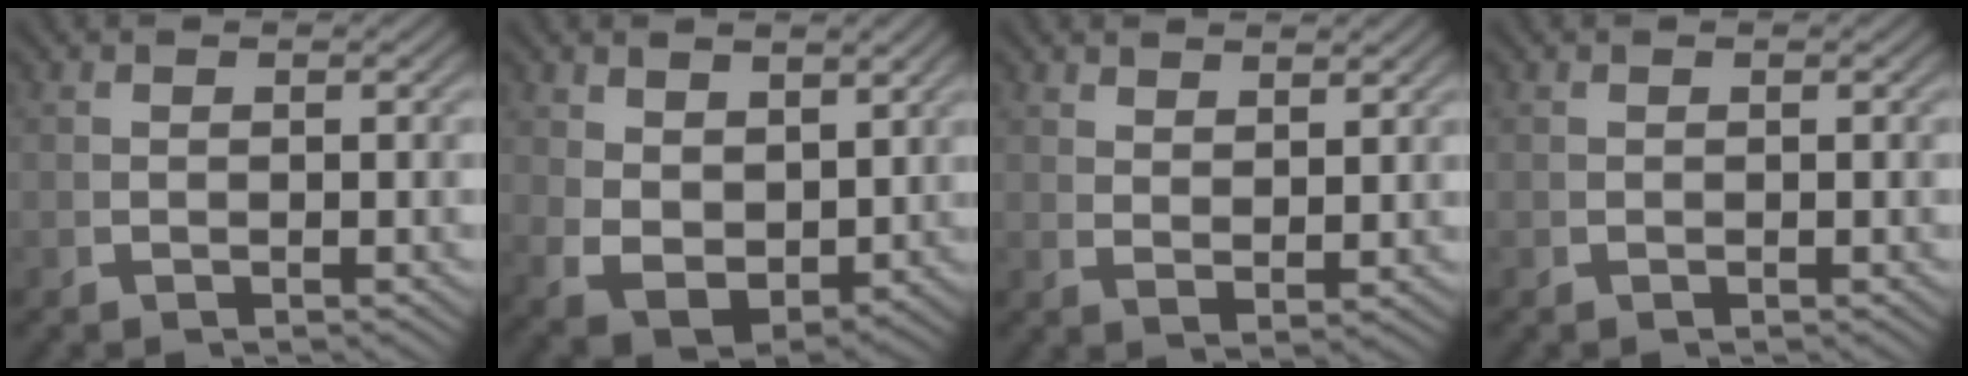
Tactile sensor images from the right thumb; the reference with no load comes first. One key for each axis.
{"total": 7.2, "fx": -0.4, "fy": 5.4, "fz": 4.8, "tx": -0.115, "ty": -0.045, "tz": 0.017}
{"total": 2.3, "fx": 2.2, "fy": 0.0, "fz": 0.8, "tx": -0.009, "ty": 0.002, "tz": 0.047}
{"total": 0.0}